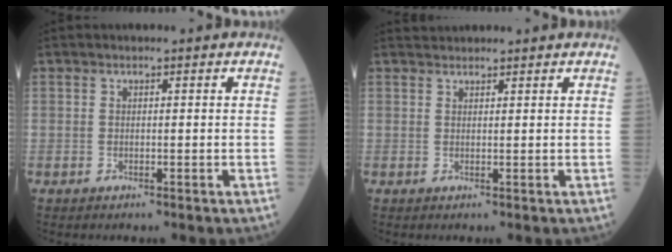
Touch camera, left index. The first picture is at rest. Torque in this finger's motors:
{"motor_torque": [0.01, -0.59, 0.07, 0.04]}